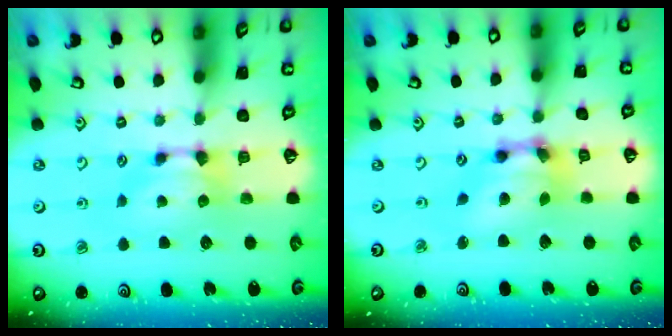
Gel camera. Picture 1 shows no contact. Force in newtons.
{"total": 8.4, "press": 7.8, "slide": 2.9}